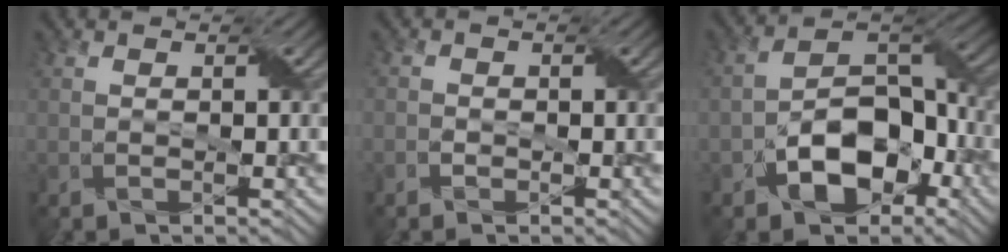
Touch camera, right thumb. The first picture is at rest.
{"total": 0.9, "force": [-0.8, 0.4, -0.2], "torque": [0.002, -0.006, -0.010]}
{"total": 9.4, "force": [-4.7, 5.9, 5.7], "torque": [-0.091, 0.003, -0.093]}